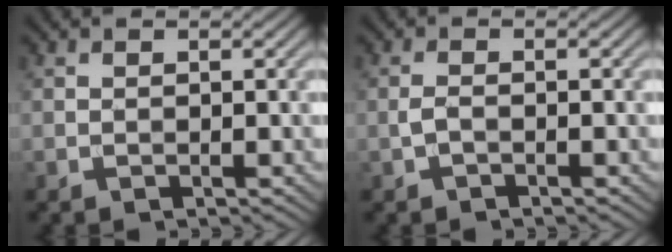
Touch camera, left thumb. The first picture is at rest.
{"total": 1.3, "force": [-0.6, 0.5, 1.0], "torque": [-0.025, 0.003, -0.016]}